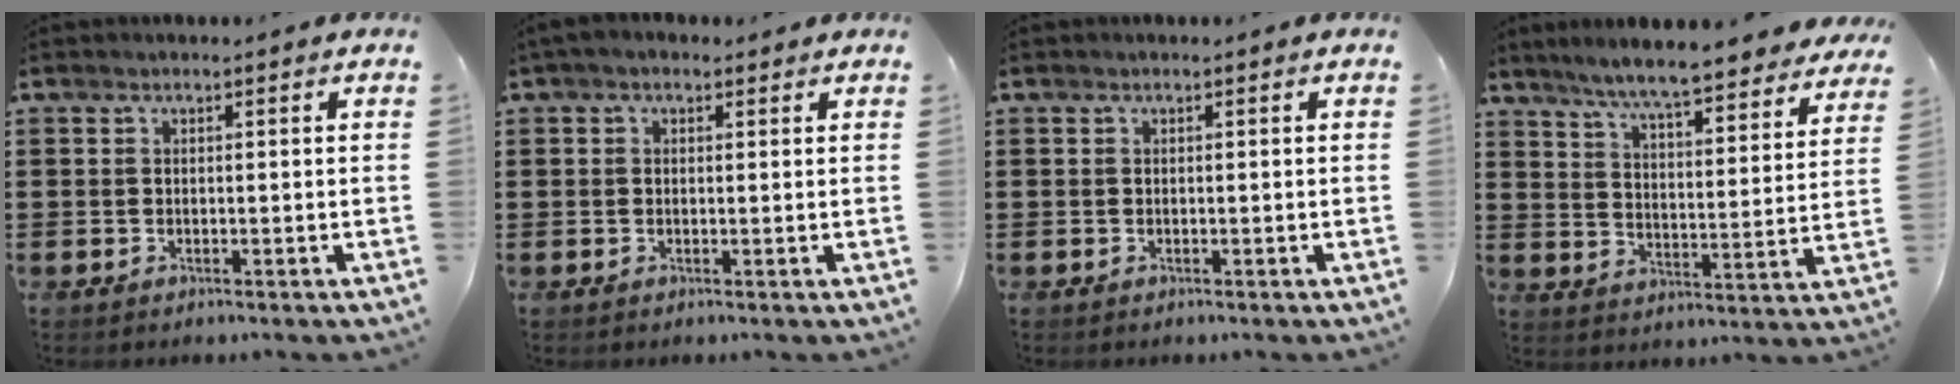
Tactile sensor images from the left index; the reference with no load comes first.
{"total": 1.3, "force": [0.4, 0.9, 0.9], "torque": [-0.018, 0.007, 0.007]}
{"total": 0.0}
{"total": 6.6, "force": [6.2, -0.3, 2.3], "torque": [-0.074, -0.042, 0.104]}